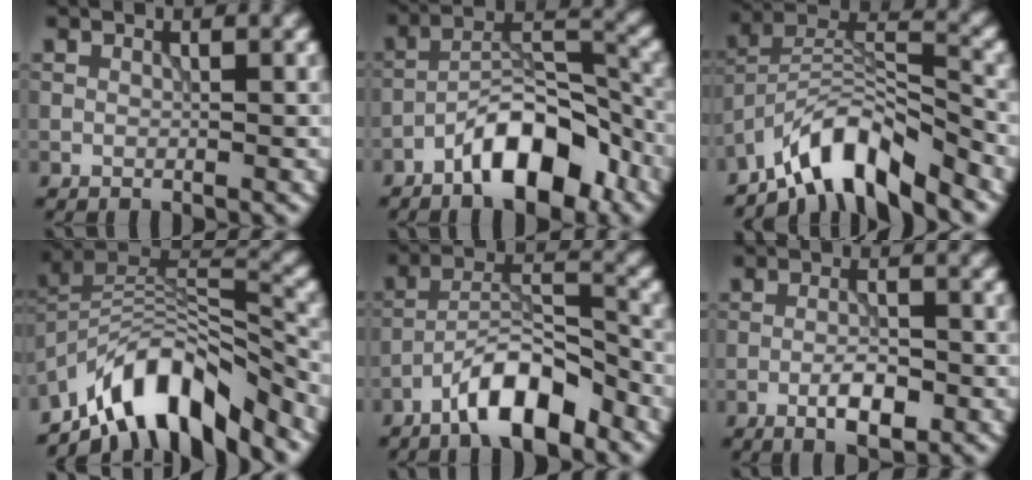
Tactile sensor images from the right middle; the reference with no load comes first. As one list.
[{"total": 8.9, "force": [-5.3, 3.4, 6.3], "torque": [-0.087, 0.022, -0.097]}, {"total": 7.9, "force": [-6.0, 2.3, 4.5], "torque": [-0.066, 0.006, -0.117]}, {"total": 10.0, "force": [-7.0, 3.7, 6.1], "torque": [-0.083, 0.009, -0.132]}, {"total": 7.2, "force": [-4.7, 2.2, 5.0], "torque": [-0.079, 0.017, -0.086]}, {"total": 3.5, "force": [-1.6, 1.0, 2.9], "torque": [-0.051, 0.003, -0.029]}]